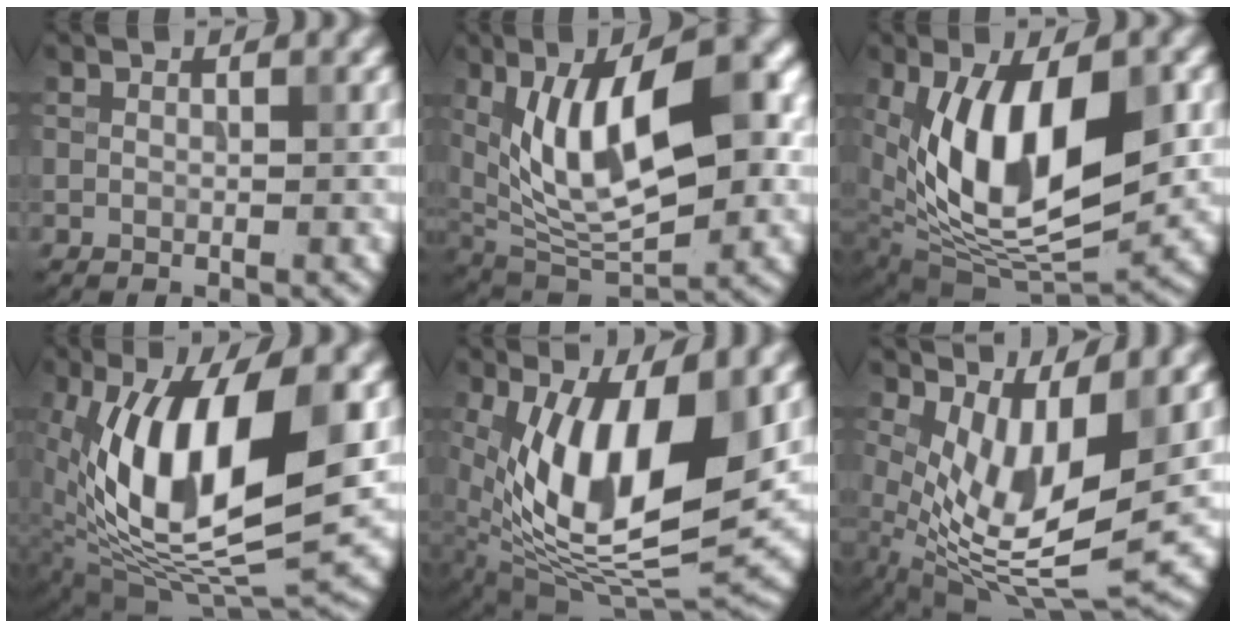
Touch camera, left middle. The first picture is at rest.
{"total": 11.9, "force": [2.1, 5.1, 10.6], "torque": [-0.169, 0.006, 0.032]}
{"total": 12.6, "force": [1.3, 6.1, 11.0], "torque": [-0.186, -0.009, 0.019]}
{"total": 13.9, "force": [1.3, 6.0, 12.4], "torque": [-0.219, 0.000, 0.017]}
{"total": 12.9, "force": [1.4, 5.4, 11.6], "torque": [-0.205, -0.016, 0.023]}
{"total": 8.0, "force": [1.3, 3.0, 7.3], "torque": [-0.148, -0.020, 0.028]}